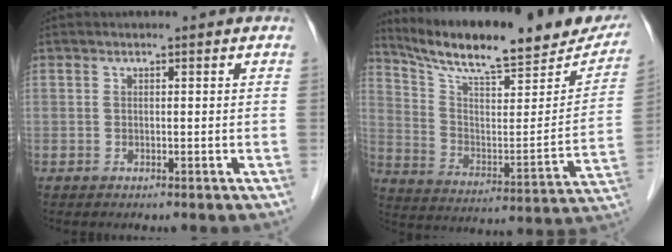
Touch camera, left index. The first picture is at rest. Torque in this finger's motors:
{"motor_torque": [-0.35, -0.54, 0.39, 0.09]}